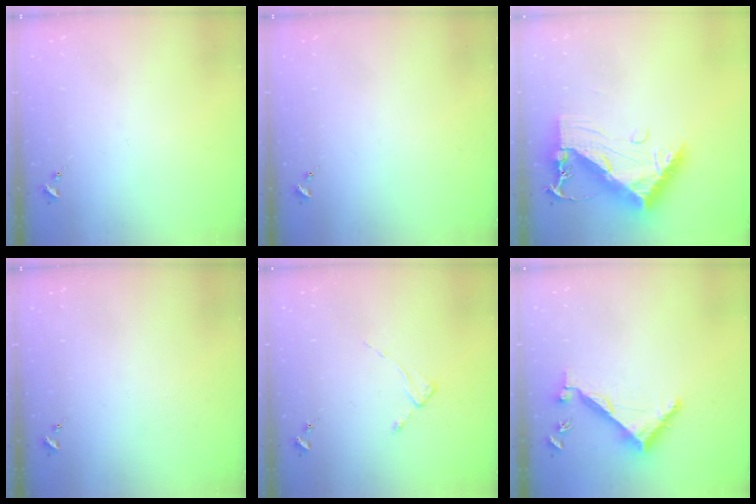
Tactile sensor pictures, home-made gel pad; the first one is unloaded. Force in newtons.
{"total": 0.0}
{"total": 14.1, "press": 14.0, "slide": 1.3}
{"total": 0.0}
{"total": 2.1, "press": 2.0, "slide": 0.4}
{"total": 6.9, "press": 6.9, "slide": 0.3}